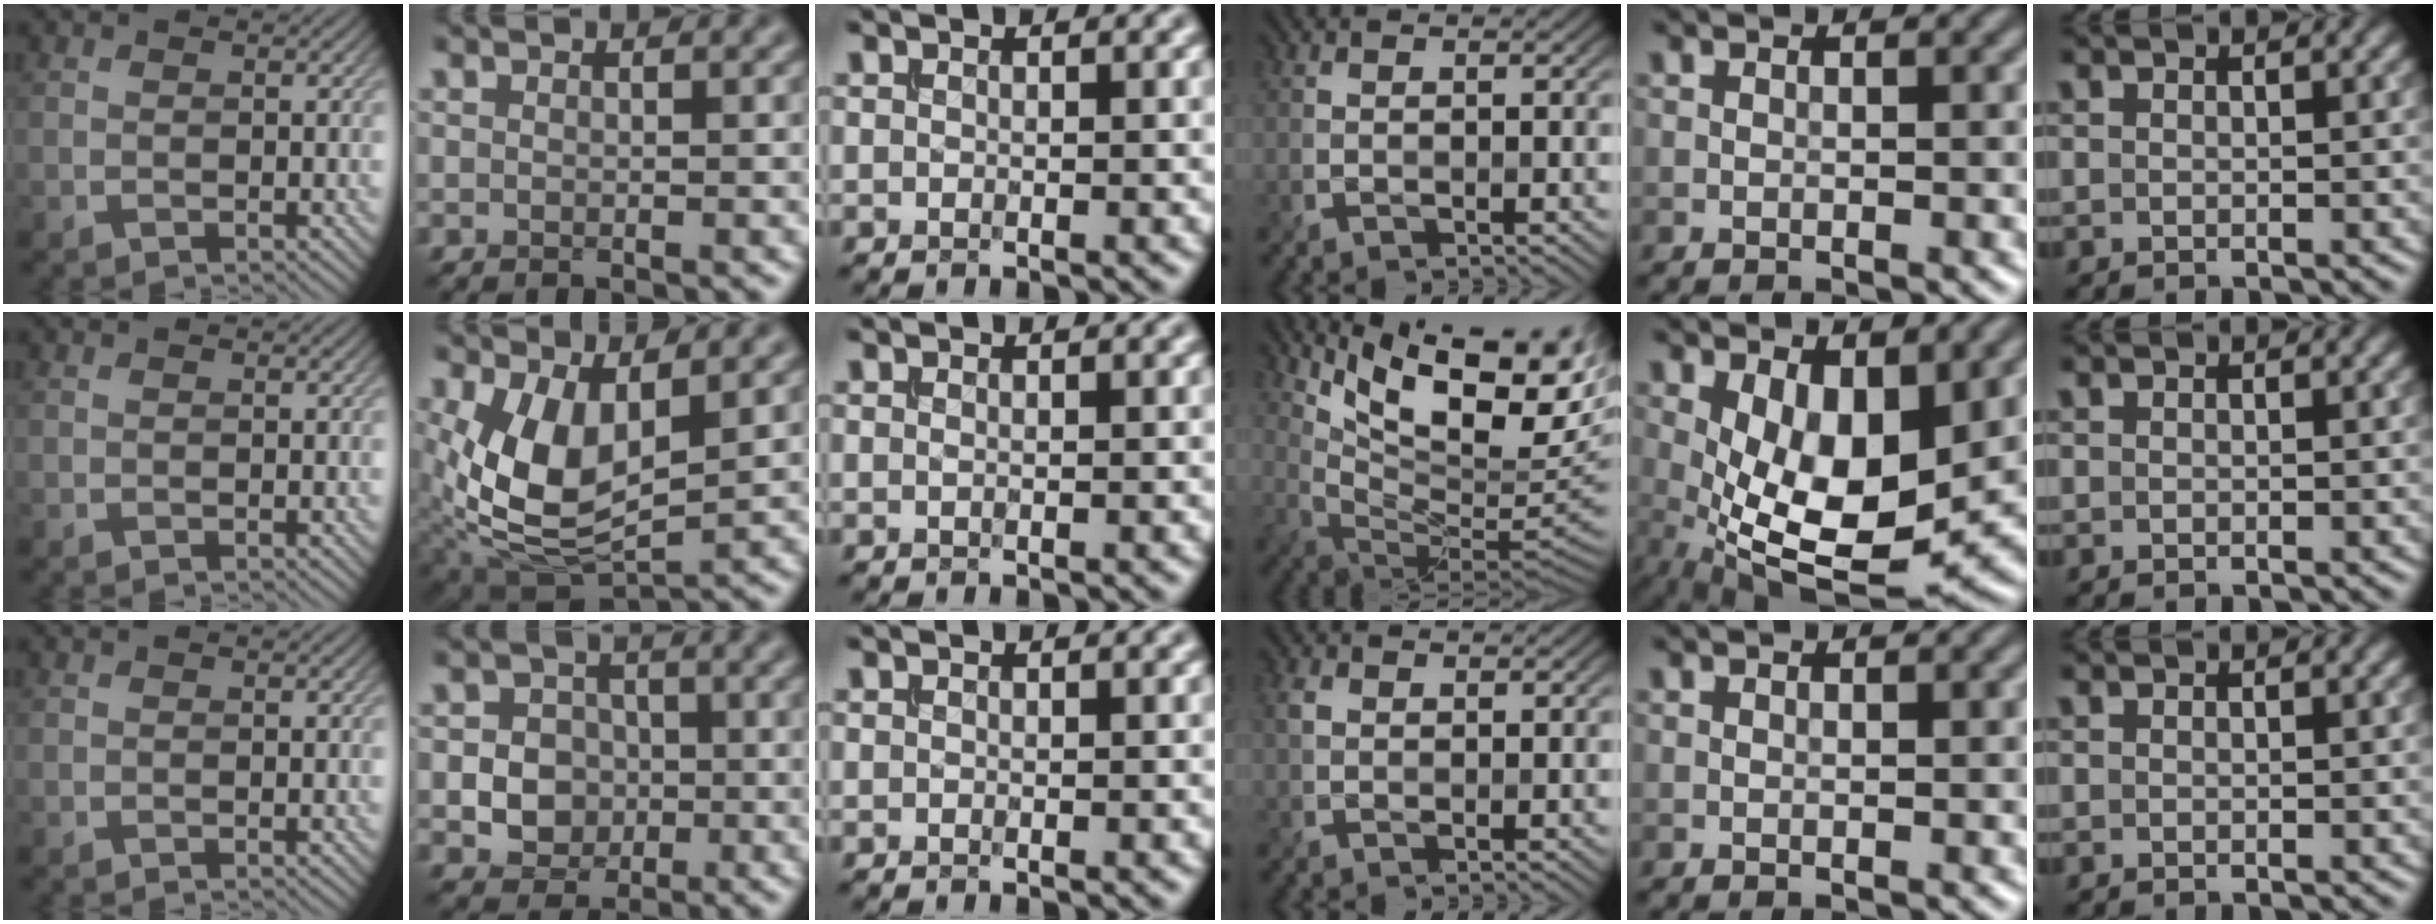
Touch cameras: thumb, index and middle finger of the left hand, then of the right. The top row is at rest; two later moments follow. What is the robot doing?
{"motion": "insert", "object": "drawer"}